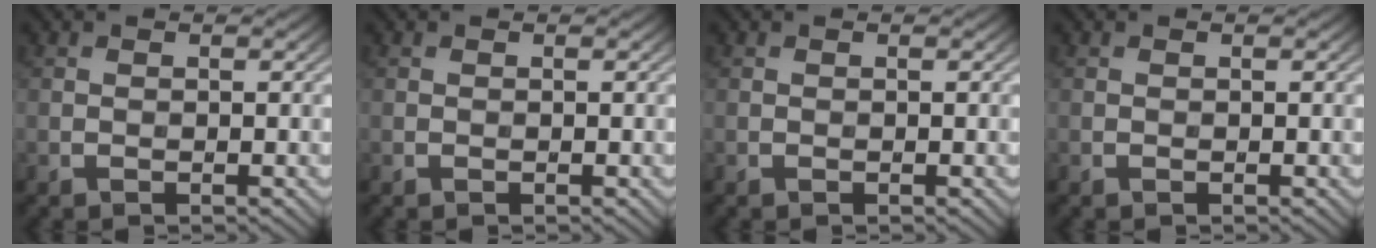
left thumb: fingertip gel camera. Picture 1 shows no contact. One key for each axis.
{"total": 0.0}
{"total": 0.0}
{"total": 0.0}